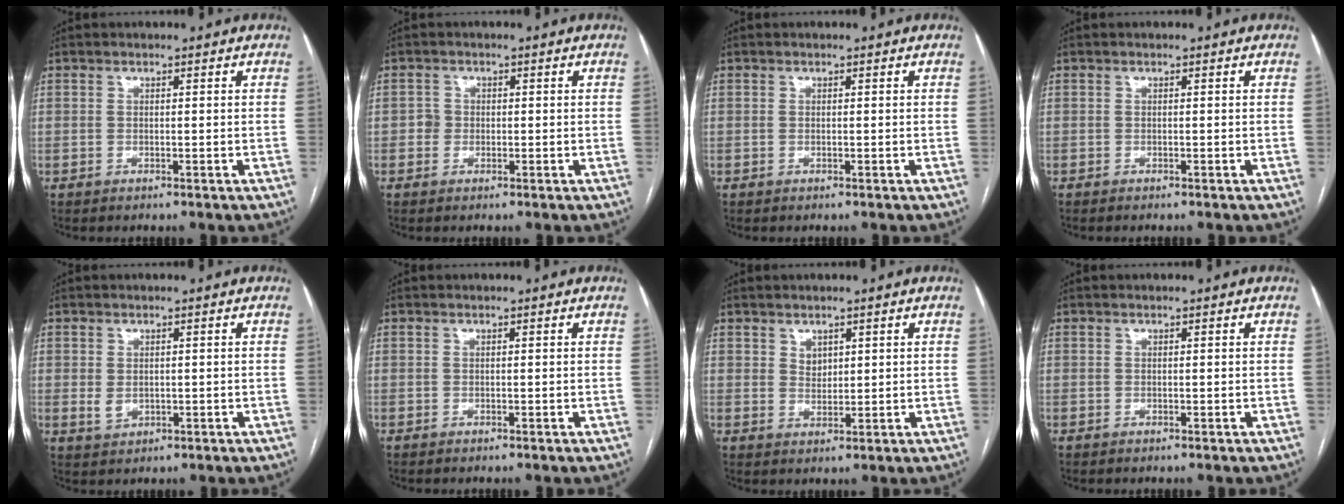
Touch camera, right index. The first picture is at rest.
{"total": 1.5, "force": [-0.3, 1.5, 0.2], "torque": [0.002, 0.006, -0.007]}
{"total": 0.0}
{"total": 0.8, "force": [-0.8, 0.1, 0.3], "torque": [-0.004, -0.001, -0.011]}
{"total": 2.2, "force": [0.0, 1.6, 1.4], "torque": [-0.028, -0.004, 0.007]}
{"total": 0.0}
{"total": 2.1, "force": [1.2, 1.5, 0.9], "torque": [-0.017, -0.002, 0.027]}
{"total": 0.0}